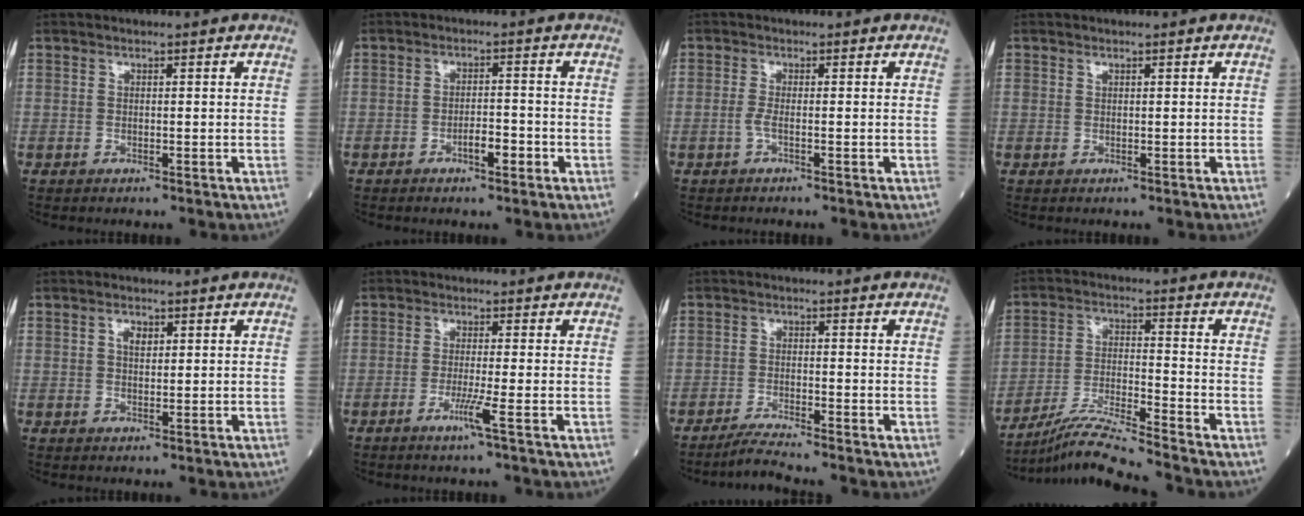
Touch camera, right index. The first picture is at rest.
{"total": 3.1, "force": [-1.6, 0.9, 2.6], "torque": [-0.040, 0.004, -0.026]}
{"total": 1.2, "force": [-0.5, -0.1, 1.0], "torque": [-0.024, -0.001, -0.014]}
{"total": 0.5, "force": [0.3, 0.3, 0.2], "torque": [-0.002, 0.006, 0.006]}
{"total": 2.0, "force": [0.8, 1.1, 1.5], "torque": [-0.026, 0.002, 0.013]}
{"total": 3.1, "force": [-1.5, -0.9, 2.6], "torque": [-0.055, -0.008, -0.033]}
{"total": 3.4, "force": [-3.1, -1.2, 0.8], "torque": [-0.025, -0.018, -0.062]}
{"total": 9.4, "force": [-8.5, -2.2, 3.3], "torque": [-0.065, -0.017, -0.160]}